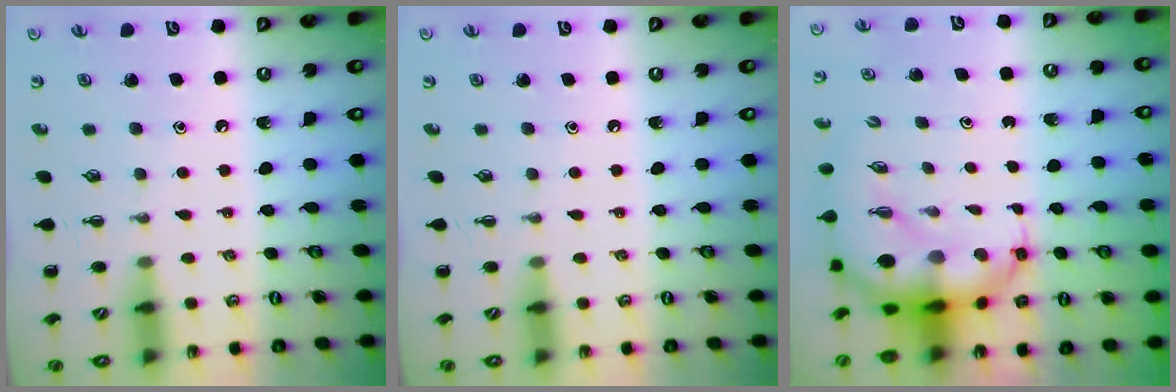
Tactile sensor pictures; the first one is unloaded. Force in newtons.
{"total": 0.0}
{"total": 9.7, "press": 9.4, "slide": 2.4}